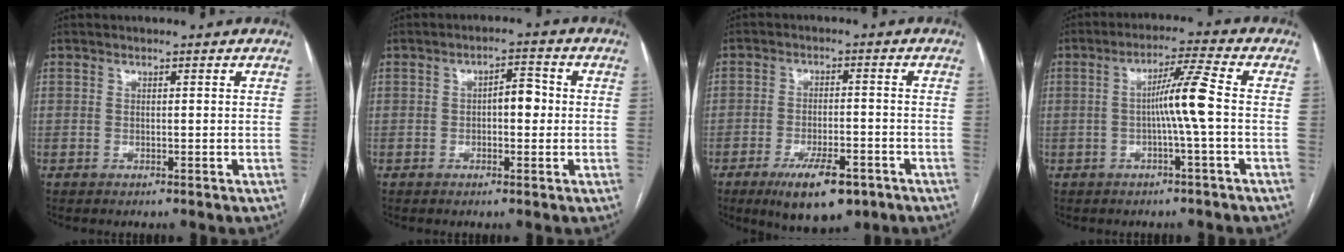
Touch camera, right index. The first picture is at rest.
{"total": 3.8, "force": [-0.1, 1.7, 3.4], "torque": [-0.048, 0.014, -0.002]}
{"total": 9.5, "force": [-5.8, 3.4, 6.8], "torque": [-0.110, -0.008, -0.085]}
{"total": 6.7, "force": [-0.7, -1.1, 6.6], "torque": [-0.115, 0.011, -0.013]}